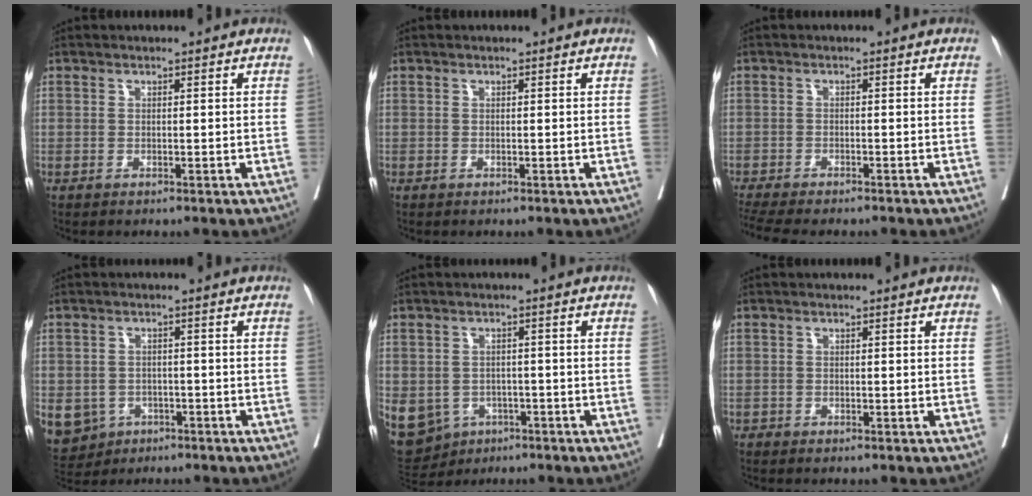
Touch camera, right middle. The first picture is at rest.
{"total": 0.0}
{"total": 9.9, "force": [-8.4, 1.9, 4.7], "torque": [-0.080, -0.007, -0.126]}
{"total": 8.5, "force": [-4.1, 7.1, 2.2], "torque": [-0.061, 0.003, -0.056]}
{"total": 19.3, "force": [-8.2, 16.0, 7.2], "torque": [-0.249, -0.001, -0.104]}
{"total": 1.6, "force": [-1.3, 0.7, -0.6], "torque": [0.012, 0.003, -0.030]}